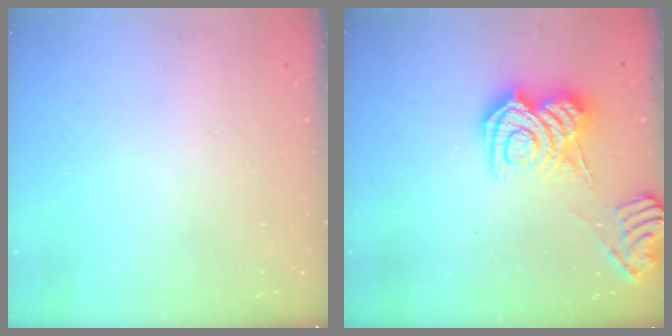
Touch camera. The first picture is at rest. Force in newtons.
{"total": 10.6, "press": 10.5, "slide": 1.3}